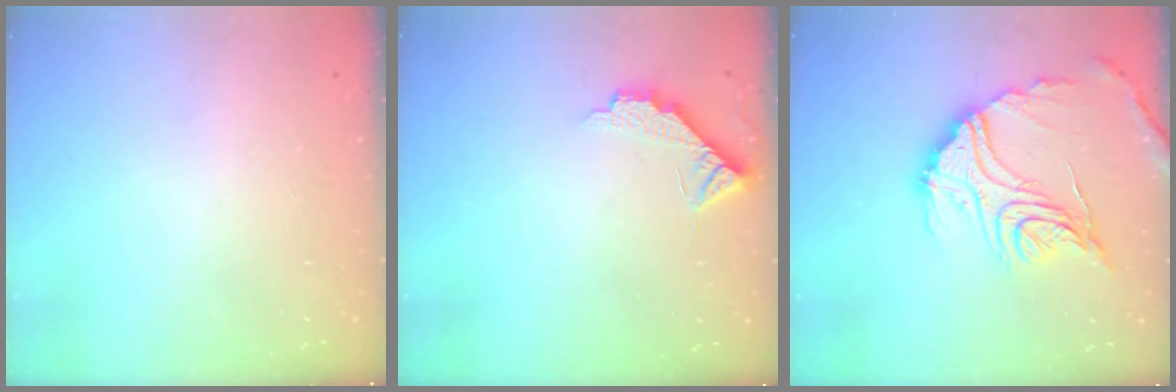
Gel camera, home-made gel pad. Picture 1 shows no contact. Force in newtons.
{"total": 7.4, "press": 7.4, "slide": 0.7}
{"total": 22.4, "press": 22.3, "slide": 2.2}